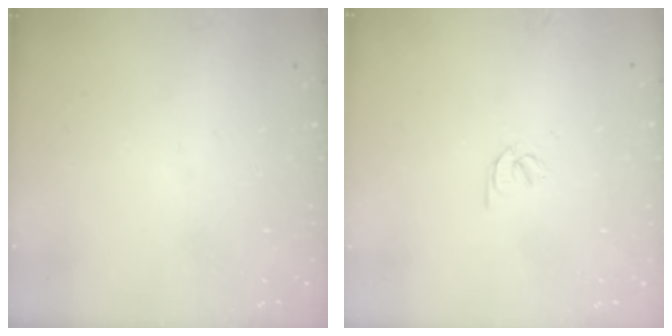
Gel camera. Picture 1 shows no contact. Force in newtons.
{"total": 2.1, "press": 2.1, "slide": 0.1}